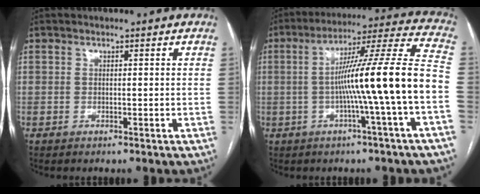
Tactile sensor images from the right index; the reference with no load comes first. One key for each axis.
{"total": 16.4, "fx": -3.1, "fy": -2.0, "fz": 15.9, "tx": -0.243, "ty": 0.015, "tz": -0.058}